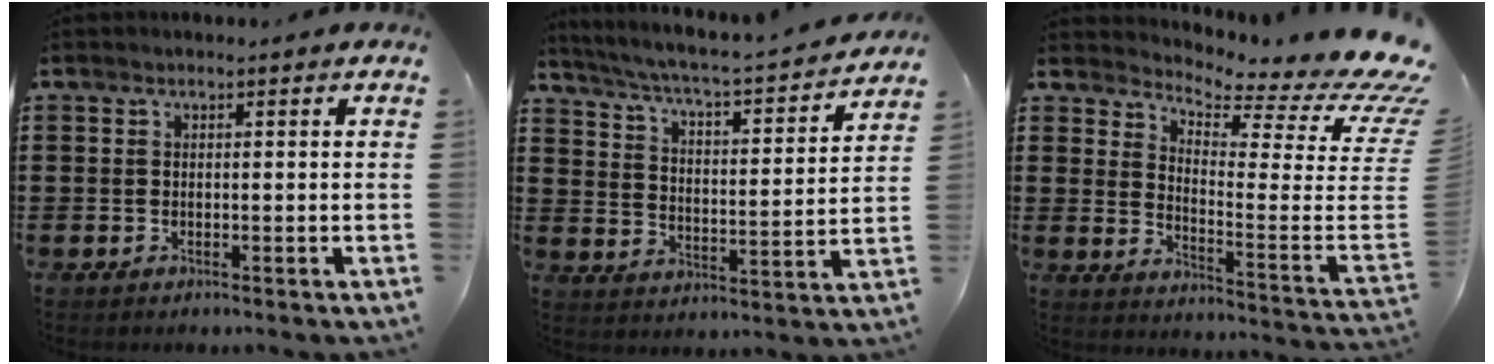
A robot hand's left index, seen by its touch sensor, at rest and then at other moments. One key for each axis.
{"total": 3.4, "fx": 3.1, "fy": -0.3, "fz": 1.6, "tx": -0.050, "ty": -0.037, "tz": 0.039}
{"total": 5.2, "fx": 4.4, "fy": 0.5, "fz": 2.9, "tx": -0.065, "ty": -0.060, "tz": 0.071}